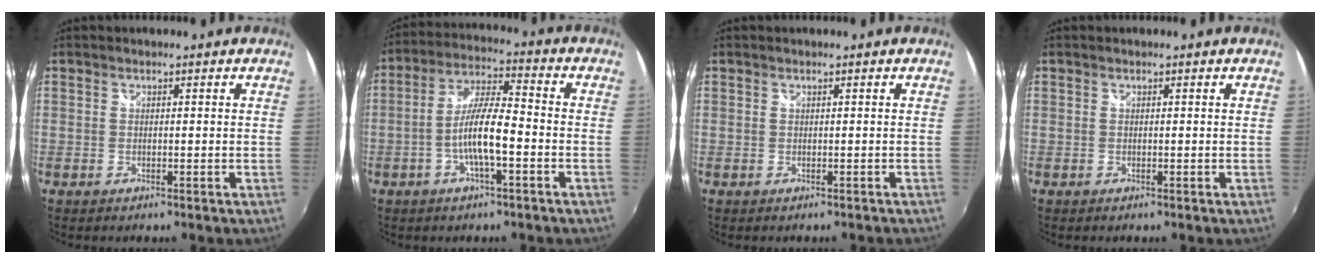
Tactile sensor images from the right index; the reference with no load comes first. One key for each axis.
{"total": 9.0, "fx": -3.1, "fy": 1.6, "fz": 8.3, "tx": -0.170, "ty": 0.006, "tz": -0.057}
{"total": 0.0}
{"total": 0.0}